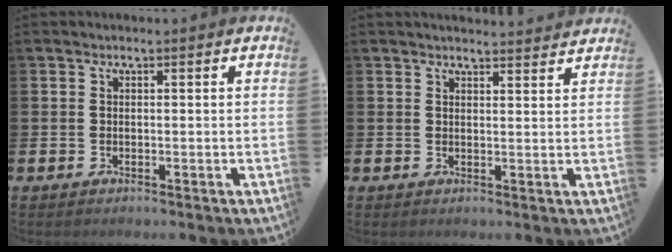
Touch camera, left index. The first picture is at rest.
{"total": 2.6, "force": [2.5, 0.2, 0.0], "torque": [0.008, -0.019, 0.043]}